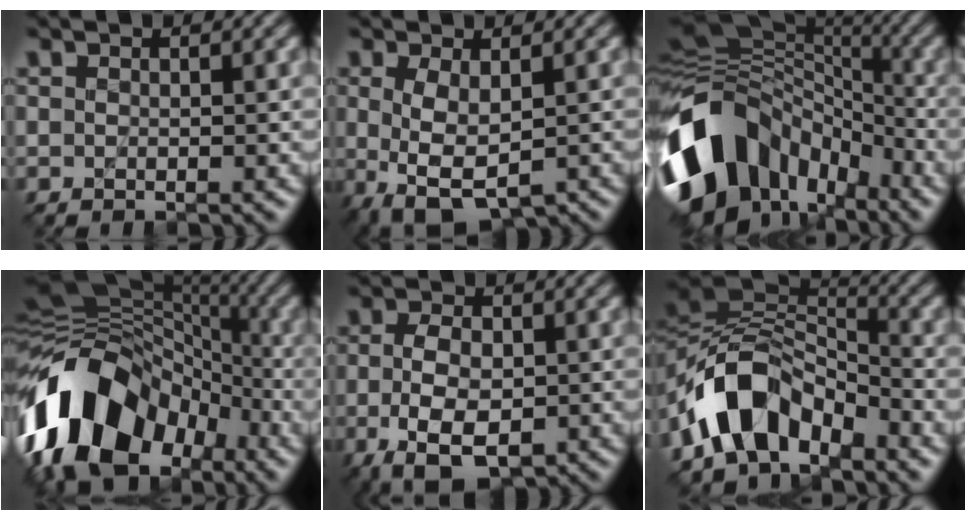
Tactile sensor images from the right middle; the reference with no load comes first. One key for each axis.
{"total": 4.7, "fx": -1.1, "fy": 2.5, "fz": 3.9, "tx": -0.091, "ty": -0.019, "tz": -0.005}
{"total": 14.2, "fx": -5.4, "fy": 10.4, "fz": 8.0, "tx": -0.175, "ty": 0.012, "tz": -0.117}
{"total": 14.9, "fx": -7.3, "fy": 10.2, "fz": 8.0, "tx": -0.163, "ty": 0.008, "tz": -0.143}
{"total": 7.0, "fx": -2.1, "fy": 4.1, "fz": 5.3, "tx": -0.103, "ty": -0.011, "tz": -0.034}
{"total": 7.5, "fx": -4.7, "fy": 4.2, "fz": 4.0, "tx": -0.057, "ty": 0.012, "tz": -0.096}